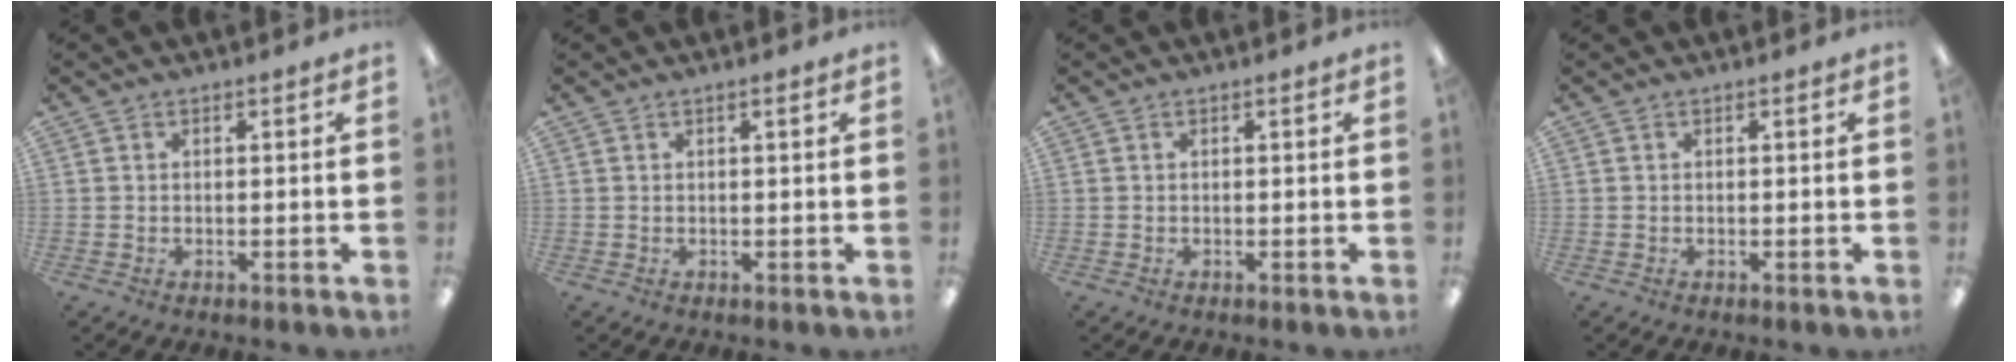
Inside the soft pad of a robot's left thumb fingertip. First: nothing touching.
{"total": 0.7, "force": [0.4, 0.0, 0.5], "torque": [-0.010, 0.002, 0.006]}
{"total": 0.0}
{"total": 0.0}